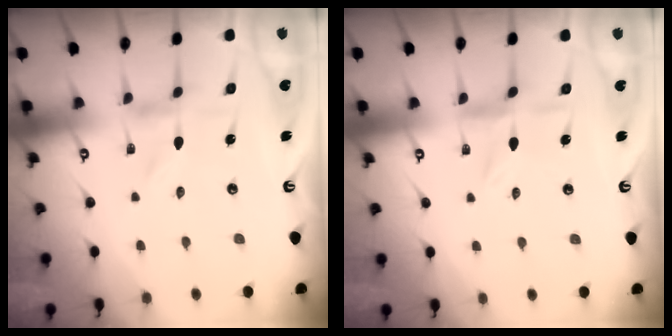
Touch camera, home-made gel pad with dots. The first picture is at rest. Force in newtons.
{"total": 2.8, "press": 2.7, "slide": 0.3}